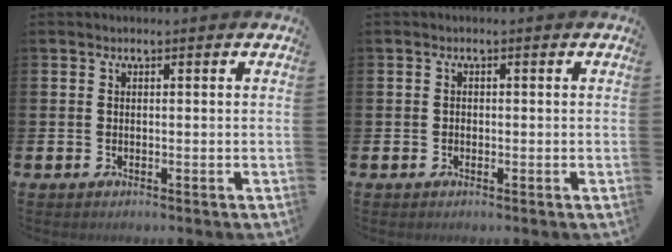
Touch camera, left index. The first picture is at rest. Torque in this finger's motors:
{"motor_torque": [-0.04, 0.08, -0.02, -0.01]}